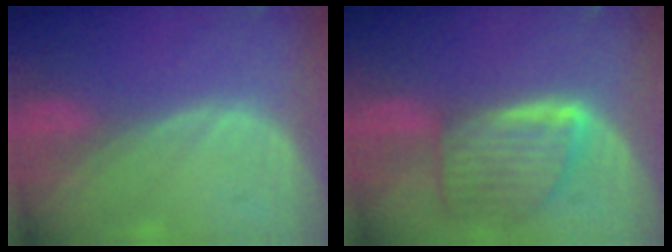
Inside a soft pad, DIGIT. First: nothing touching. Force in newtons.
{"total": 8.1, "press": 7.3, "slide": 3.4}